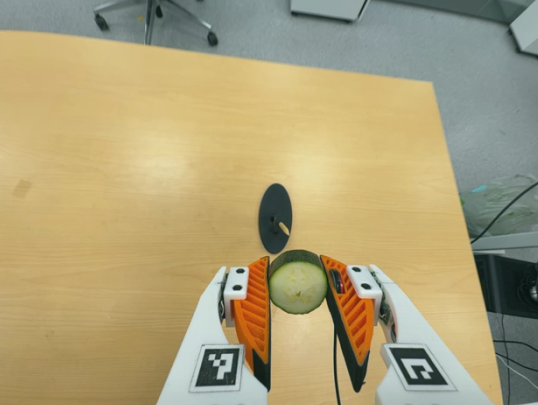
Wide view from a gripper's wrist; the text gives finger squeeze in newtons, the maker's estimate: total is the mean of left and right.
{"total": 8.5, "left": 7.9, "right": 9.2}